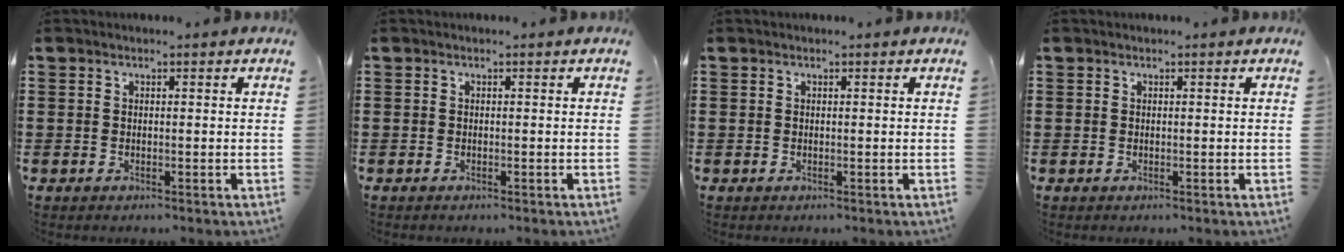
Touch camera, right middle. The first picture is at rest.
{"total": 0.0}
{"total": 0.0}
{"total": 0.0}